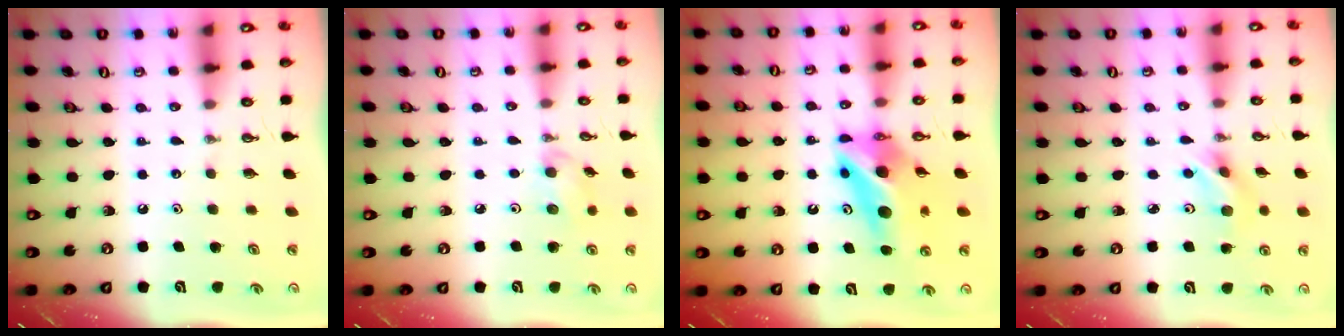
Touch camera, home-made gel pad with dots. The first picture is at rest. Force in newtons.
{"total": 5.4, "press": 5.2, "slide": 1.5}
{"total": 13.4, "press": 13.4, "slide": 1.3}
{"total": 6.0, "press": 4.4, "slide": 4.1}